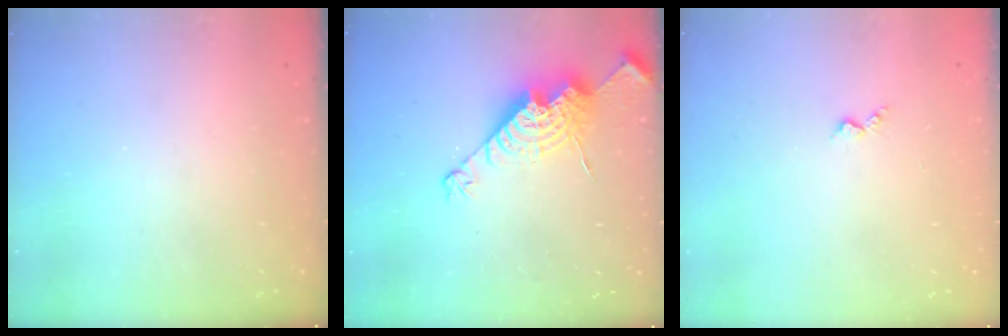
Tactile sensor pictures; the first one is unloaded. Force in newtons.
{"total": 14.7, "press": 14.7, "slide": 1.2}
{"total": 3.0, "press": 3.0, "slide": 0.5}